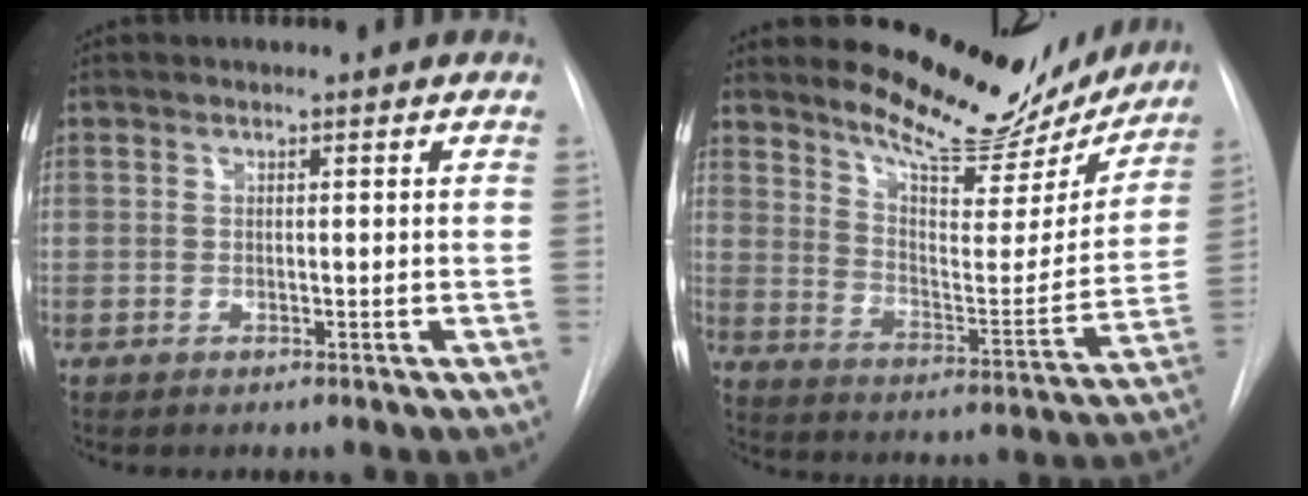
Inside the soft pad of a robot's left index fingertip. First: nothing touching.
{"total": 17.1, "force": [15.6, 4.4, 5.5], "torque": [-0.075, -0.048, 0.211]}